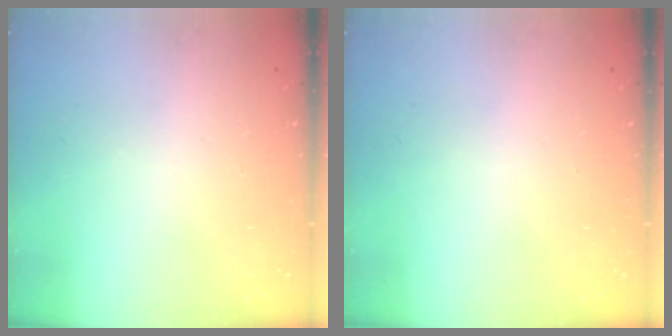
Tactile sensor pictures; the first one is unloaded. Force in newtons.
{"total": 0.0}